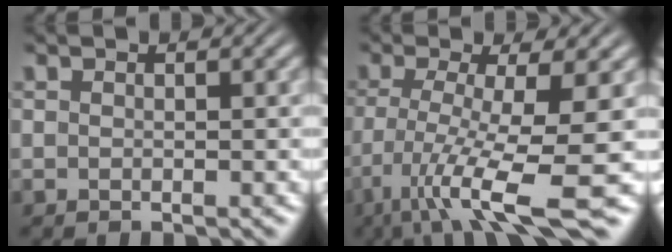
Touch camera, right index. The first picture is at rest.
{"total": 8.8, "force": [-4.1, 2.2, 7.4], "torque": [-0.129, -0.037, -0.045]}